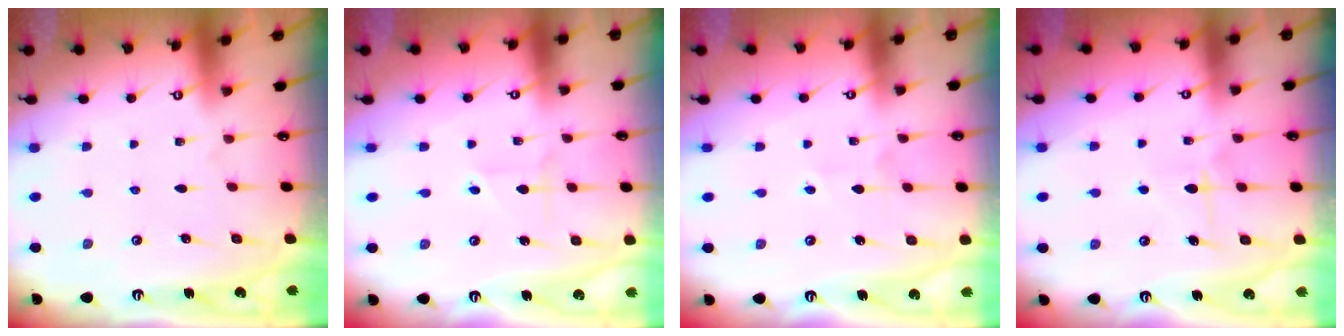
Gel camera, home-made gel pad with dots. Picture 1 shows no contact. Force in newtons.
{"total": 1.8, "press": 1.8, "slide": 0.1}
{"total": 2.8, "press": 2.6, "slide": 0.9}
{"total": 5.8, "press": 5.7, "slide": 0.5}